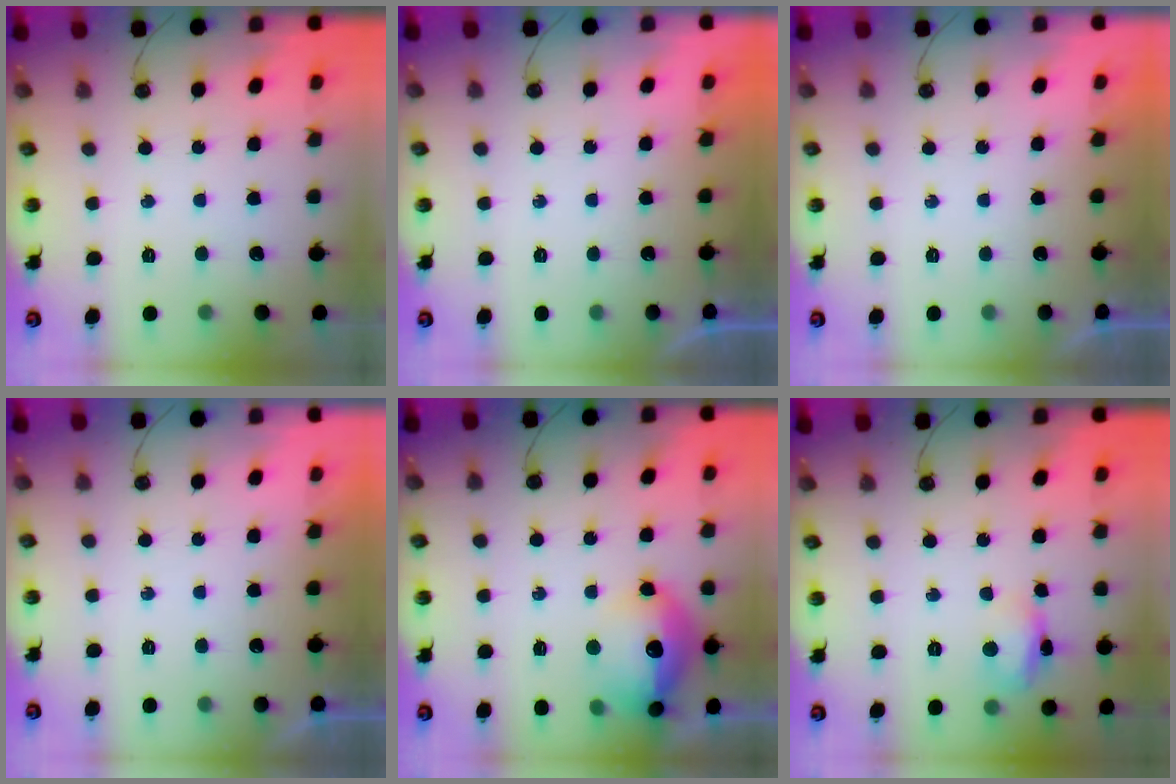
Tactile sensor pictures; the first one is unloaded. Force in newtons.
{"total": 0.0}
{"total": 0.0}
{"total": 0.0}
{"total": 16.6, "press": 16.5, "slide": 1.4}
{"total": 8.7, "press": 8.6, "slide": 0.5}